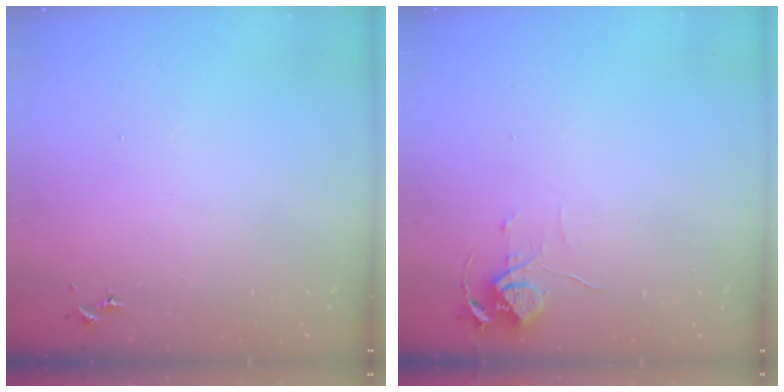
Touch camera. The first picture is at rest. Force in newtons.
{"total": 6.1, "press": 6.1, "slide": 0.4}